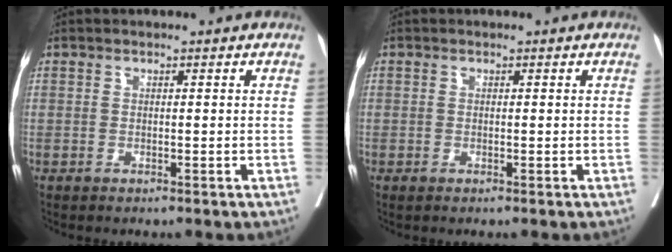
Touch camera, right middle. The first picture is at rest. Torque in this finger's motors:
{"motor_torque": [0.56, -0.65, 0.32, 0.04]}